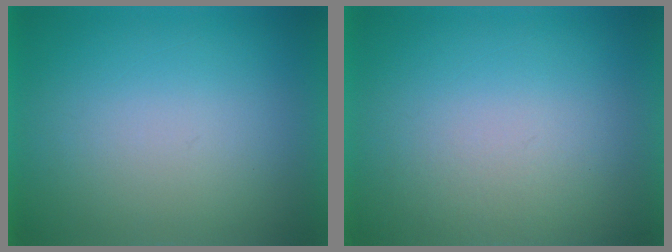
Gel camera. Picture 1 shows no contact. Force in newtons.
{"total": 1.9}